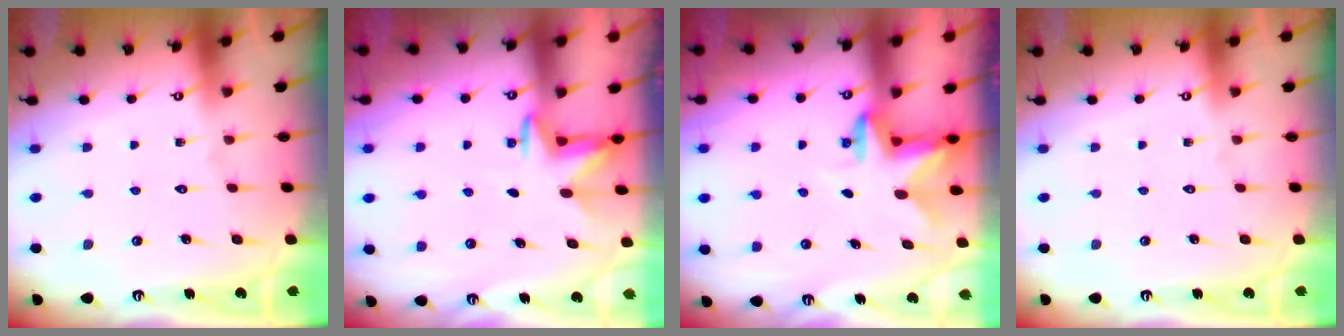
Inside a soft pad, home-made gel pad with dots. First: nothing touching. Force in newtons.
{"total": 3.4, "press": 3.2, "slide": 1.0}
{"total": 2.8, "press": 2.7, "slide": 0.5}
{"total": 0.0}